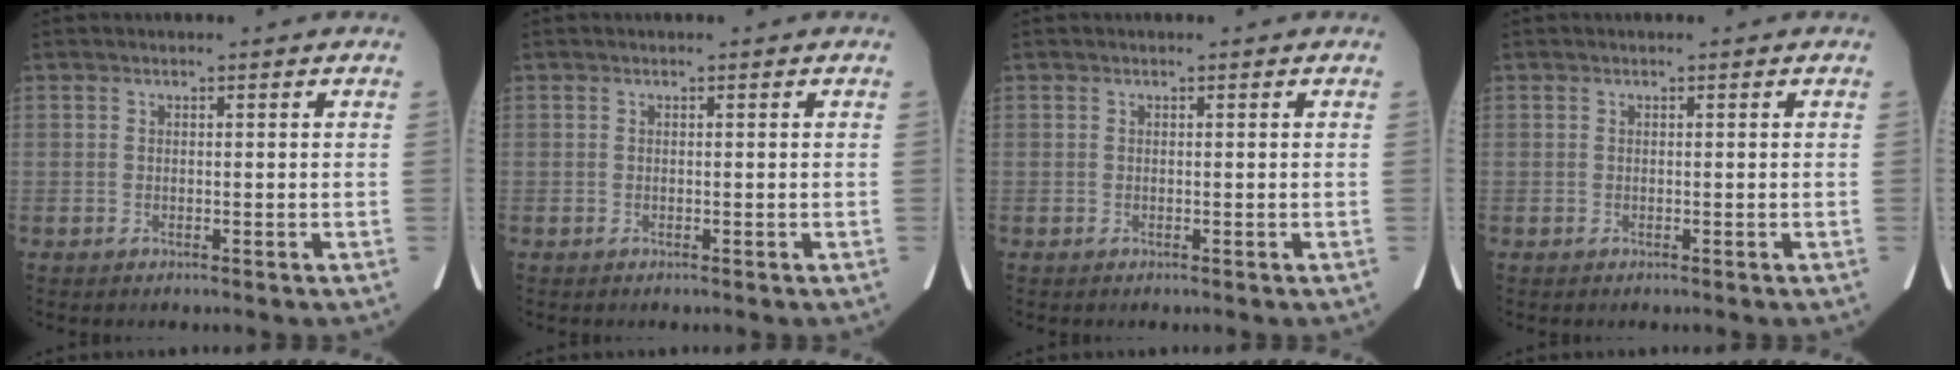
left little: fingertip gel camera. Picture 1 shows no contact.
{"total": 0.0}
{"total": 0.0}
{"total": 0.0}